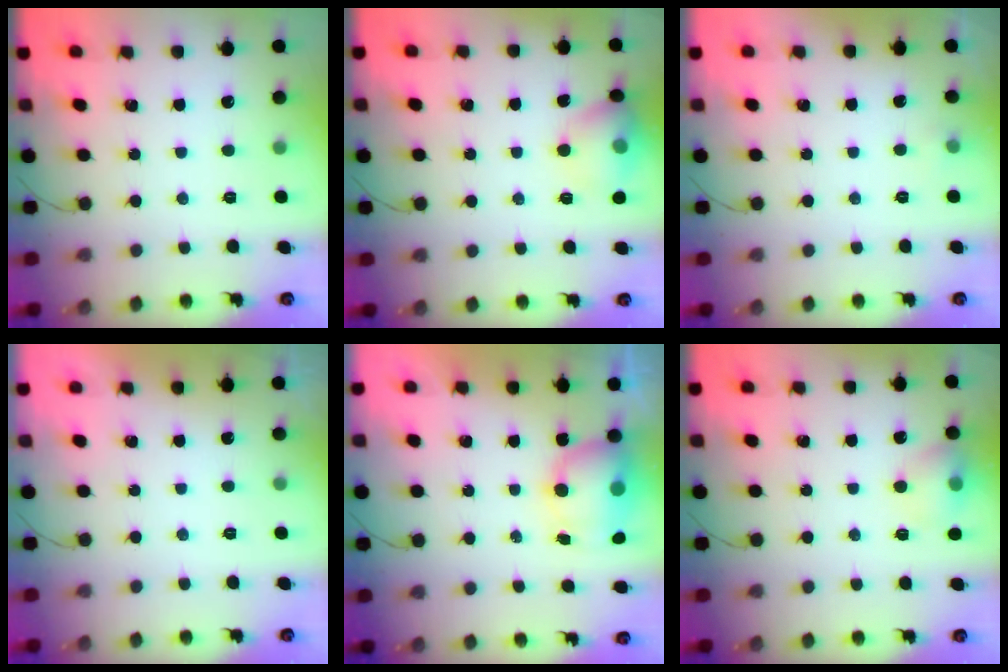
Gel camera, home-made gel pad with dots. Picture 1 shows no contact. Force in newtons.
{"total": 12.0, "press": 11.5, "slide": 3.4}
{"total": 3.2, "press": 2.9, "slide": 1.4}
{"total": 0.0}
{"total": 7.5, "press": 7.4, "slide": 1.6}
{"total": 8.6, "press": 8.6, "slide": 1.2}